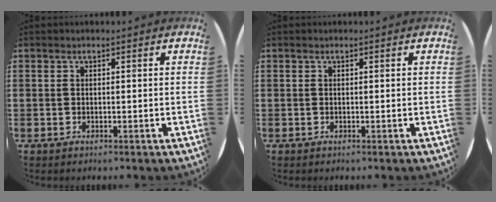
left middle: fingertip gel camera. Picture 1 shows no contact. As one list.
[{"total": 0.0}]